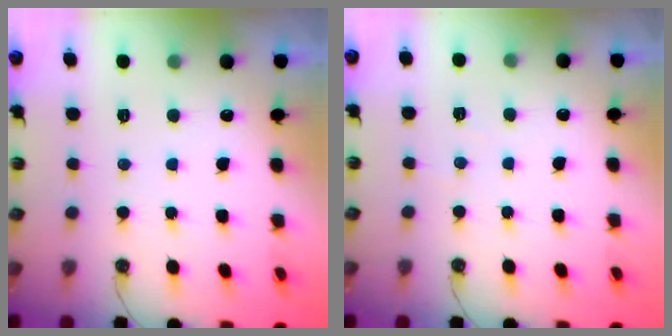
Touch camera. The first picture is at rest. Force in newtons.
{"total": 2.2, "press": 2.2, "slide": 0.4}